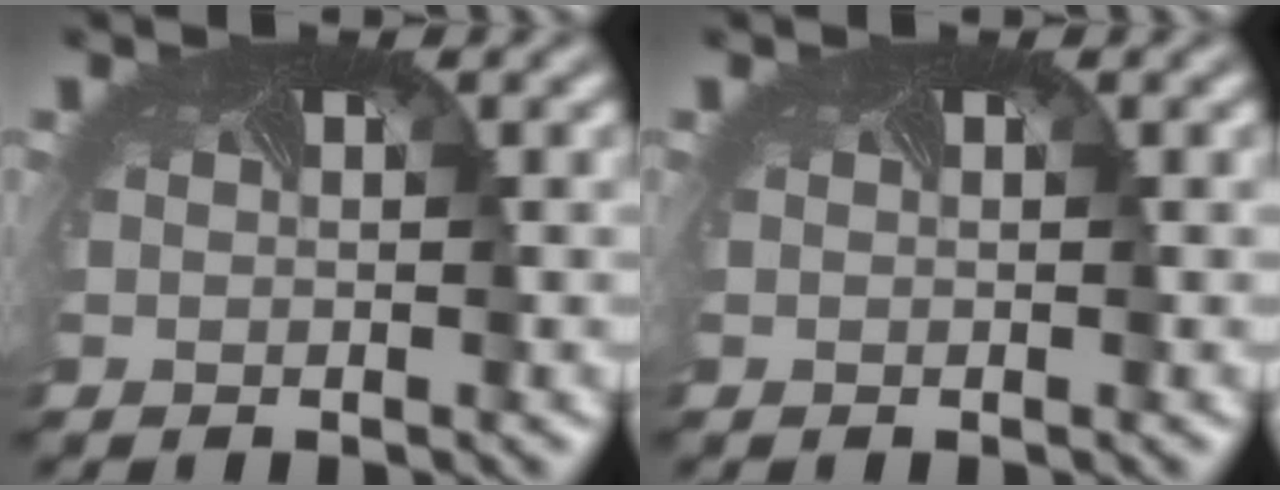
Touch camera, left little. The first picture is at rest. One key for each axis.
{"total": 0.0}